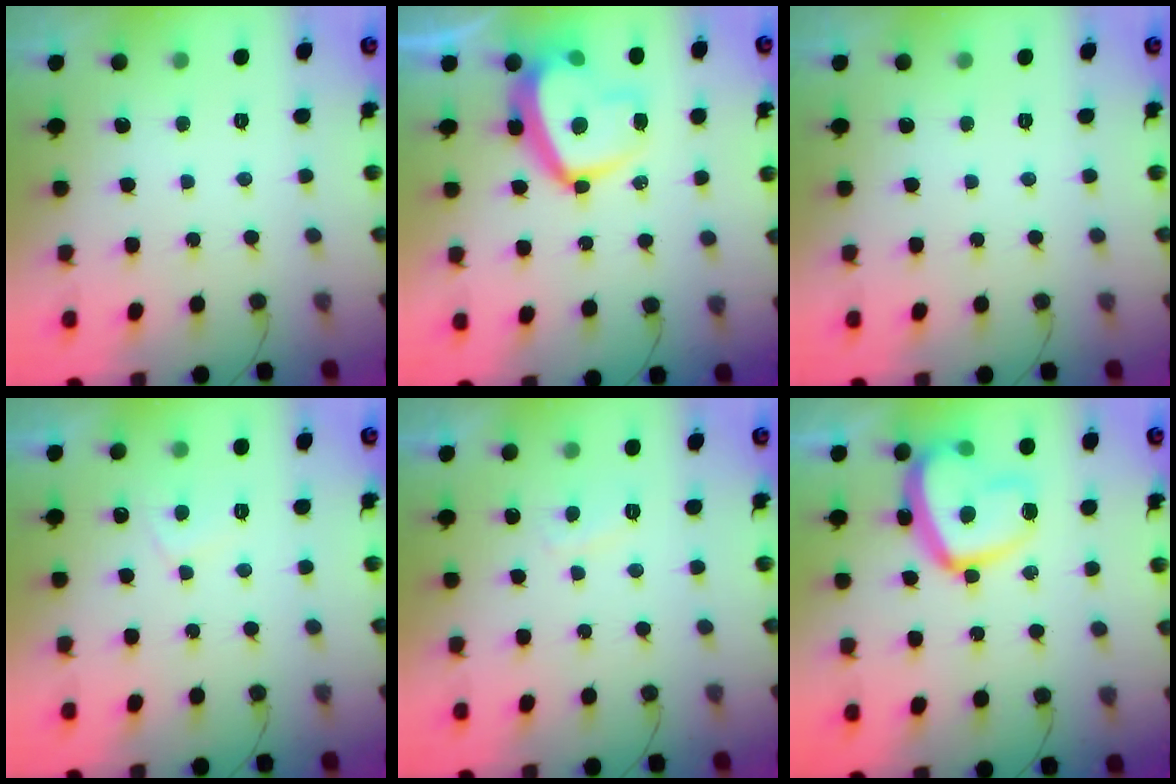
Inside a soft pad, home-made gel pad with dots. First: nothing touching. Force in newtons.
{"total": 15.0, "press": 14.9, "slide": 1.5}
{"total": 0.0}
{"total": 2.9, "press": 2.9, "slide": 0.5}
{"total": 2.7, "press": 2.5, "slide": 0.8}
{"total": 17.7, "press": 17.6, "slide": 1.7}